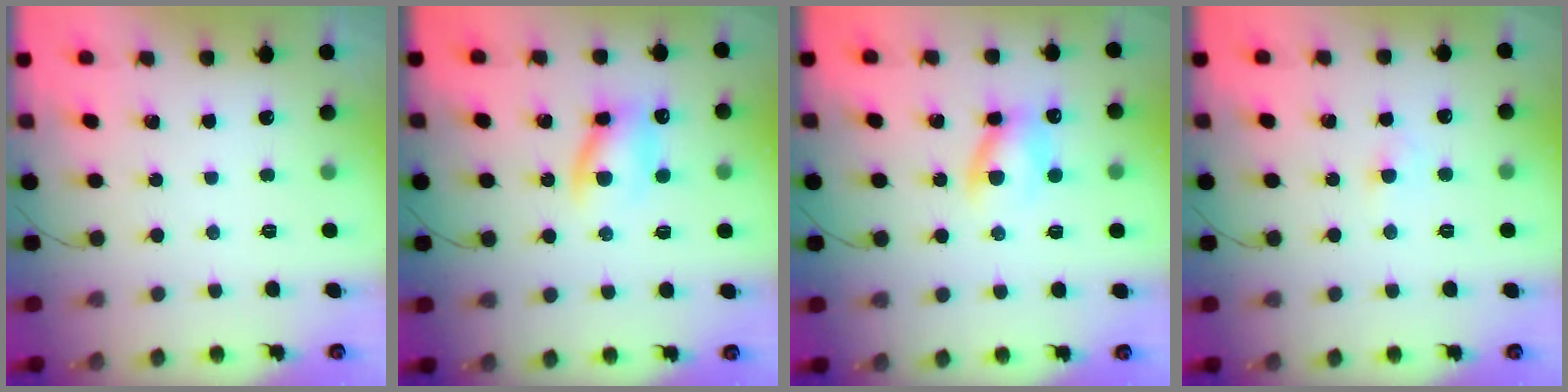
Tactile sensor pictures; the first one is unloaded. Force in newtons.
{"total": 9.6, "press": 9.4, "slide": 2.1}
{"total": 8.3, "press": 8.1, "slide": 1.5}
{"total": 2.8, "press": 2.6, "slide": 1.0}